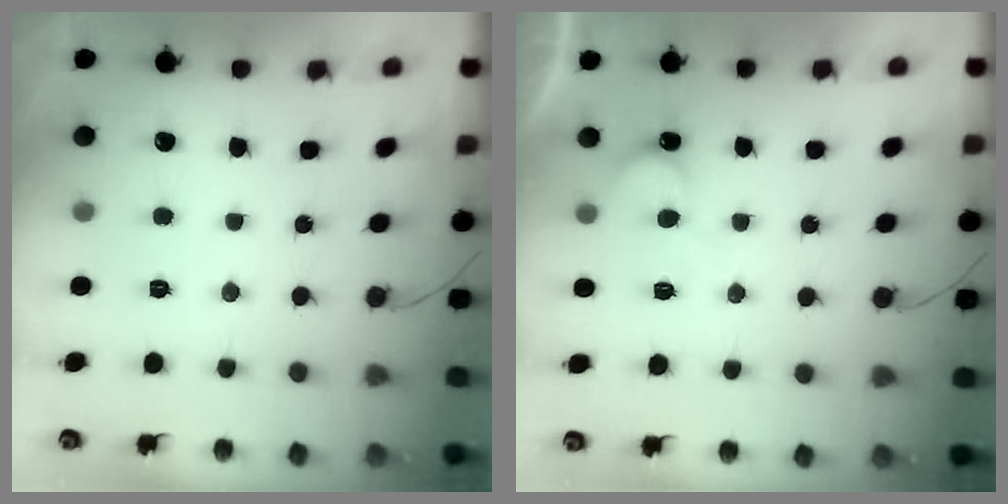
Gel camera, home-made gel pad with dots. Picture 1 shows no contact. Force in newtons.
{"total": 5.0, "press": 5.0, "slide": 0.4}